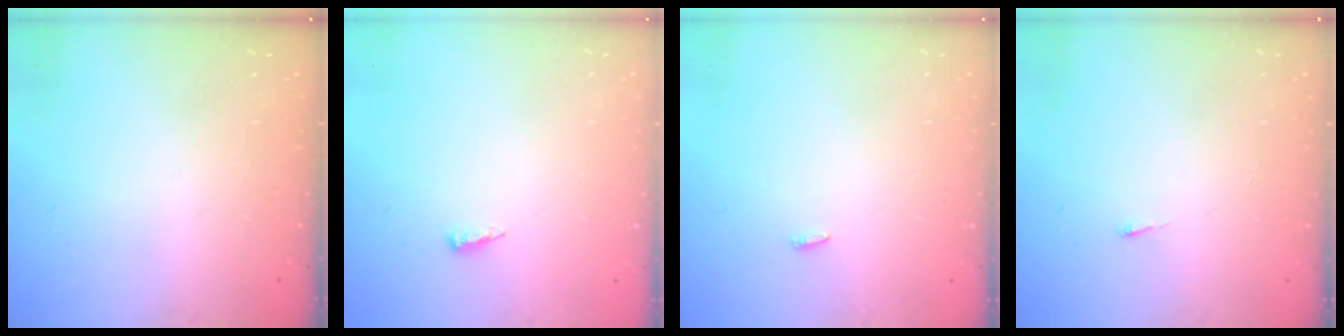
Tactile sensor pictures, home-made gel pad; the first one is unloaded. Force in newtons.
{"total": 3.7, "press": 3.6, "slide": 0.4}
{"total": 2.1, "press": 1.9, "slide": 0.7}
{"total": 2.6, "press": 2.5, "slide": 0.3}